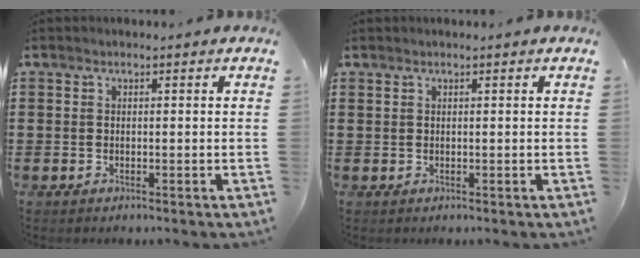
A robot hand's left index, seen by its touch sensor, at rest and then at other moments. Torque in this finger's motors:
{"motor_torque": [0.00, 0.00, 0.00, 0.01]}